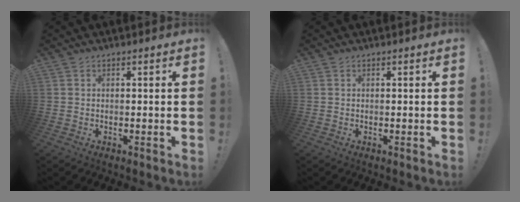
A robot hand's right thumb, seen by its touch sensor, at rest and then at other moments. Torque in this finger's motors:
{"motor_torque": [-0.08, -0.06, -0.07, 0.09, 0.03]}